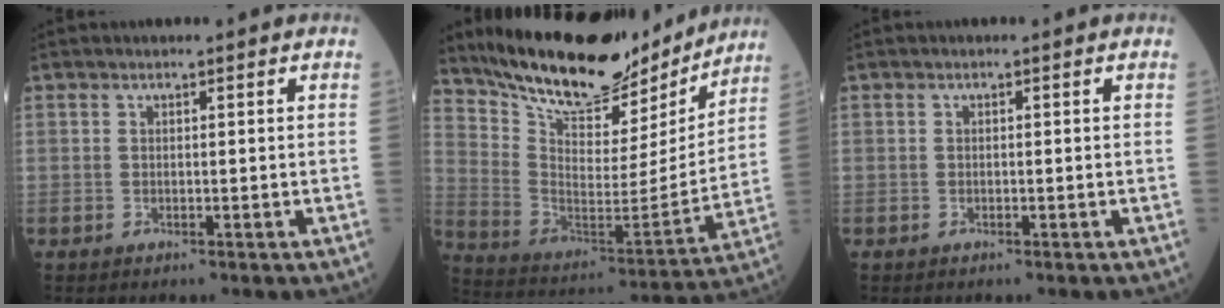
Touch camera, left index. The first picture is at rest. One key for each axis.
{"total": 21.7, "fx": 19.1, "fy": 6.3, "fz": 8.2, "tx": -0.143, "ty": -0.022, "tz": 0.297}
{"total": 0.0}